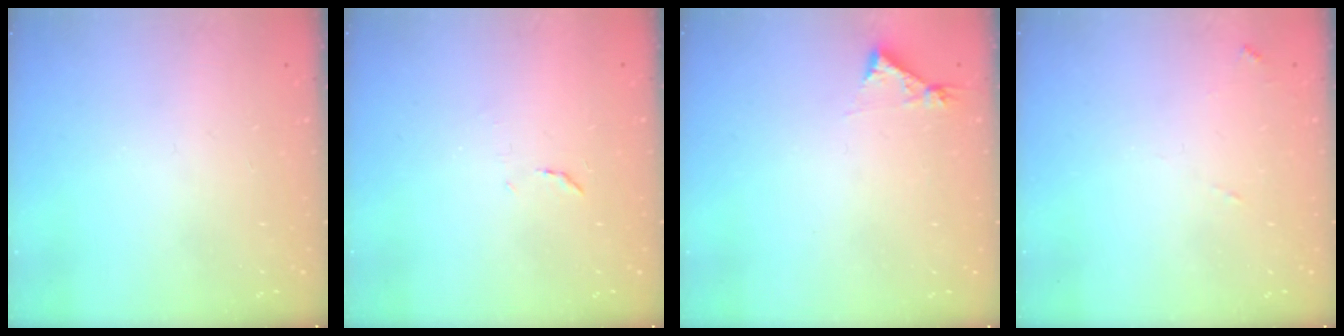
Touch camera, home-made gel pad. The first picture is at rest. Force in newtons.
{"total": 6.3, "press": 6.2, "slide": 0.6}
{"total": 4.3, "press": 4.3, "slide": 0.5}
{"total": 6.3, "press": 6.3, "slide": 0.5}